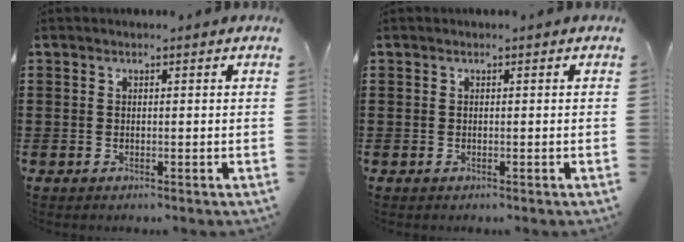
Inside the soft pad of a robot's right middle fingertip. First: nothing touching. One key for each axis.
{"total": 0.0}